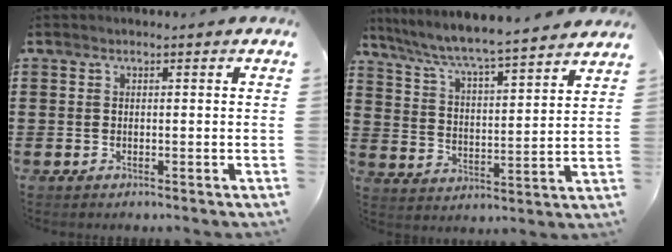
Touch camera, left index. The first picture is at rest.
{"total": 5.6, "force": [5.2, -0.3, 2.1], "torque": [-0.064, -0.039, 0.081]}